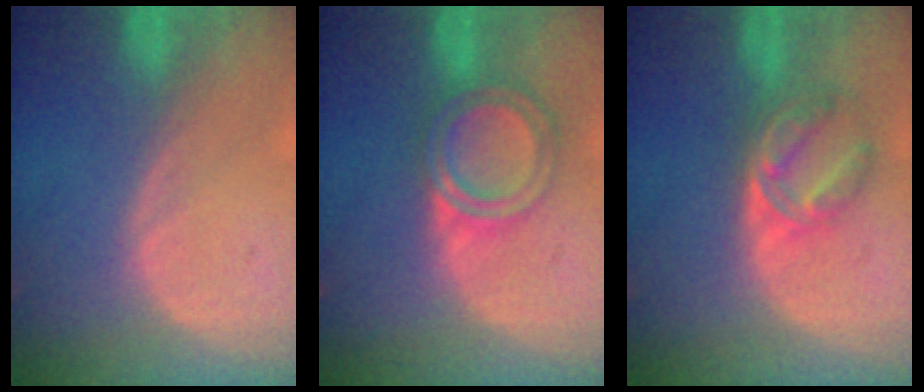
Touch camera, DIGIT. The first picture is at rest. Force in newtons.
{"total": 5.9, "press": 5.4, "slide": 2.5}
{"total": 5.9, "press": 5.6, "slide": 1.9}